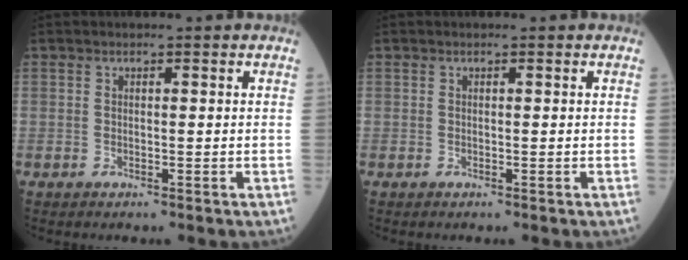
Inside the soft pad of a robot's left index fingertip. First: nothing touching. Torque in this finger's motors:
{"motor_torque": [0.19, 0.08, 0.03, 0.01]}